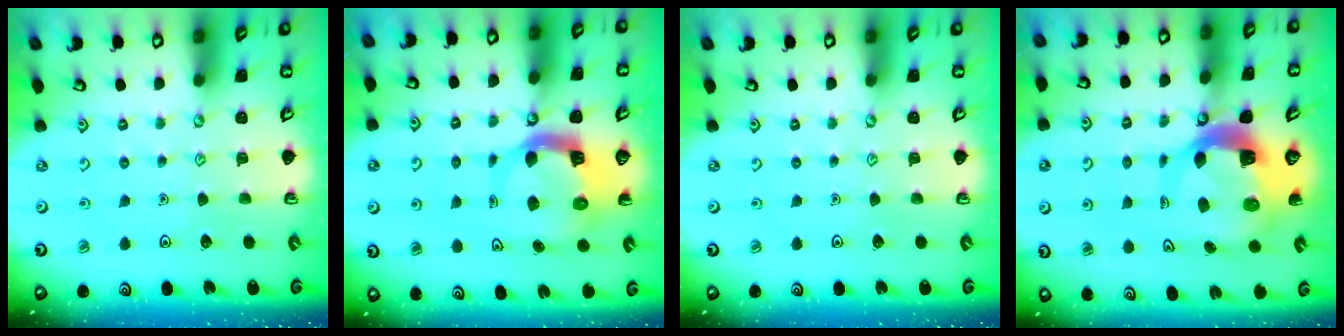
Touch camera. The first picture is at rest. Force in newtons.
{"total": 6.8, "press": 6.7, "slide": 1.0}
{"total": 0.0}
{"total": 8.7, "press": 8.5, "slide": 1.4}